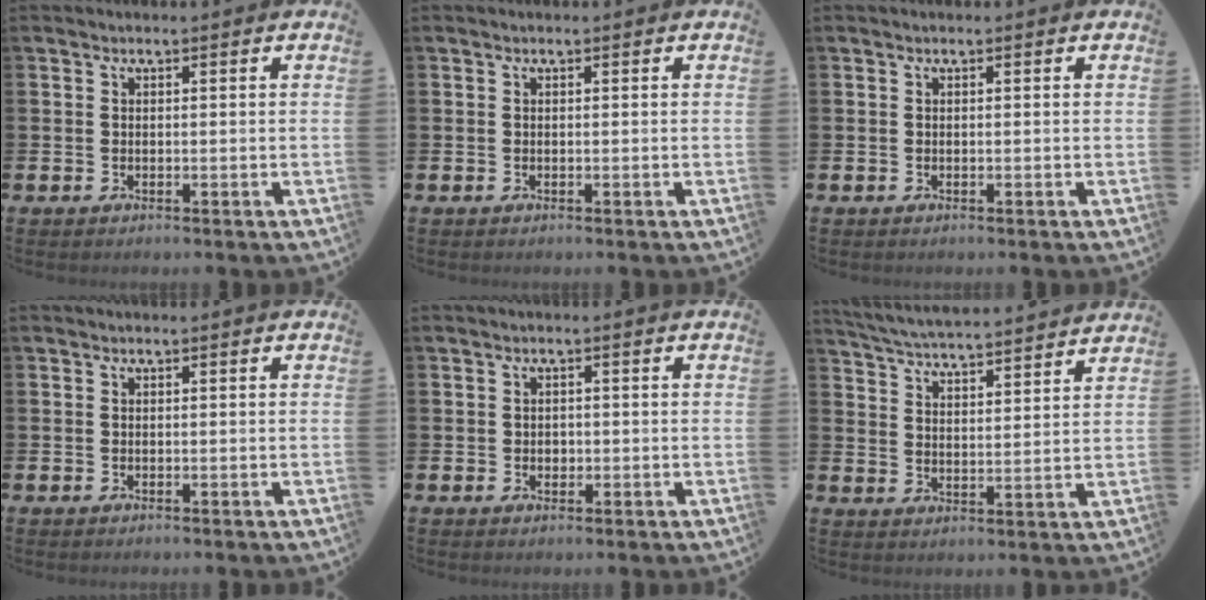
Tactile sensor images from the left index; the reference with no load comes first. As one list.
[{"total": 0.0}, {"total": 0.0}, {"total": 0.0}, {"total": 1.2, "force": [0.1, 1.1, 0.5], "torque": [0.004, 0.004, -0.004]}, {"total": 5.2, "force": [5.2, -0.1, 0.5], "torque": [-0.036, -0.042, 0.090]}]